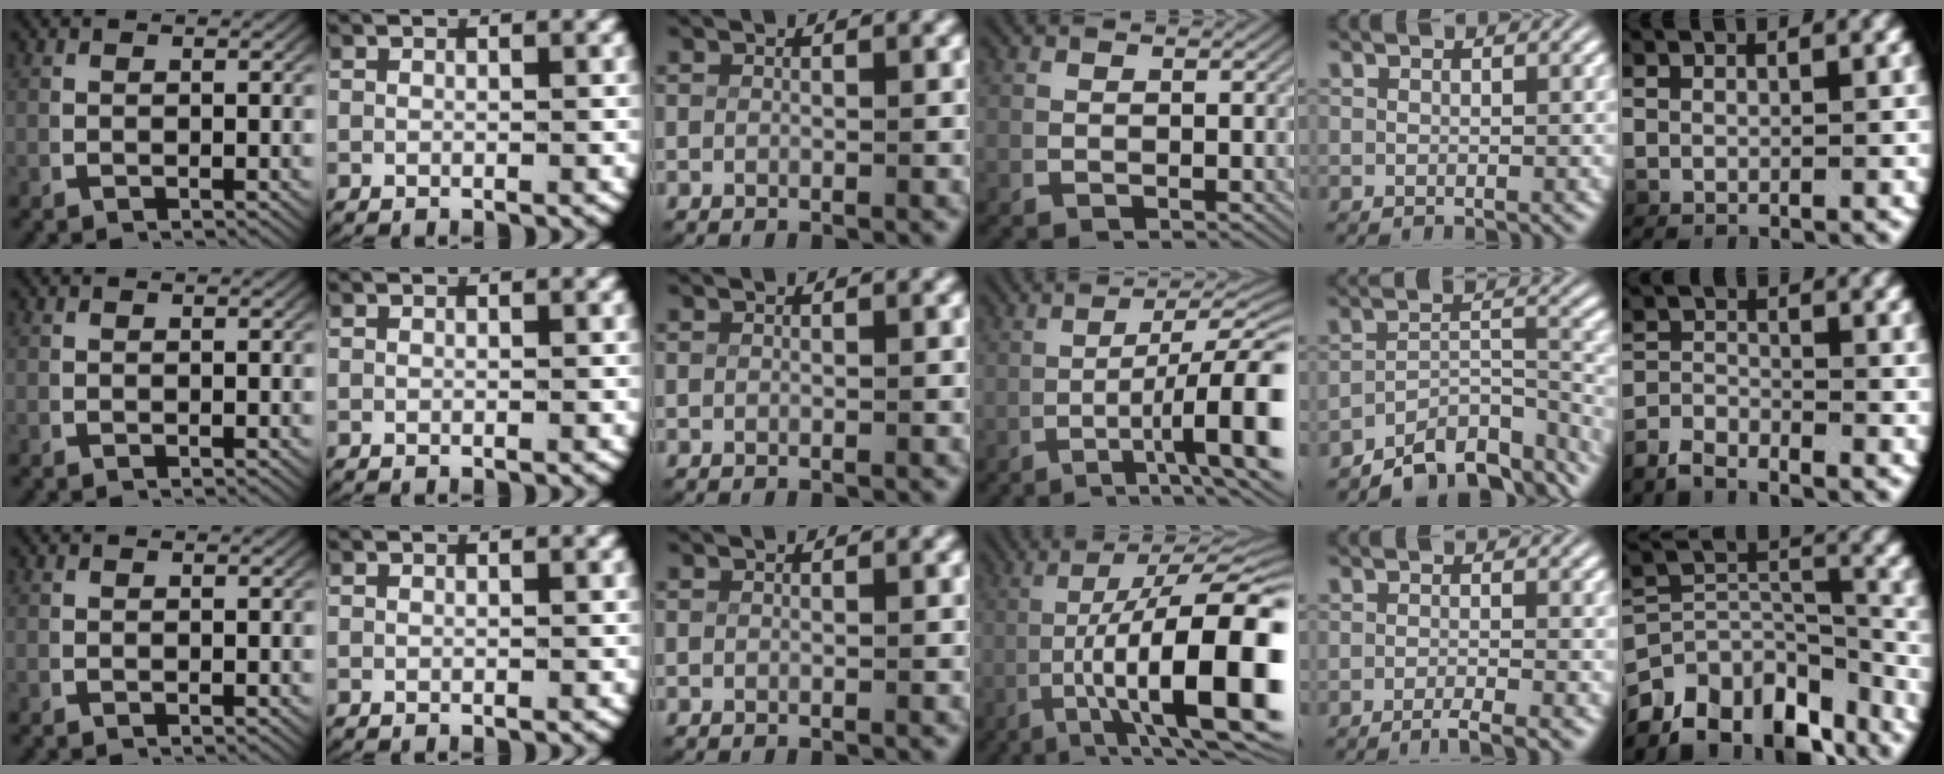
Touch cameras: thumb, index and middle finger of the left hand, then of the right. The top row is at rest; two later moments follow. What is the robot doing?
{"motion": "lift_and_place", "object": "router"}